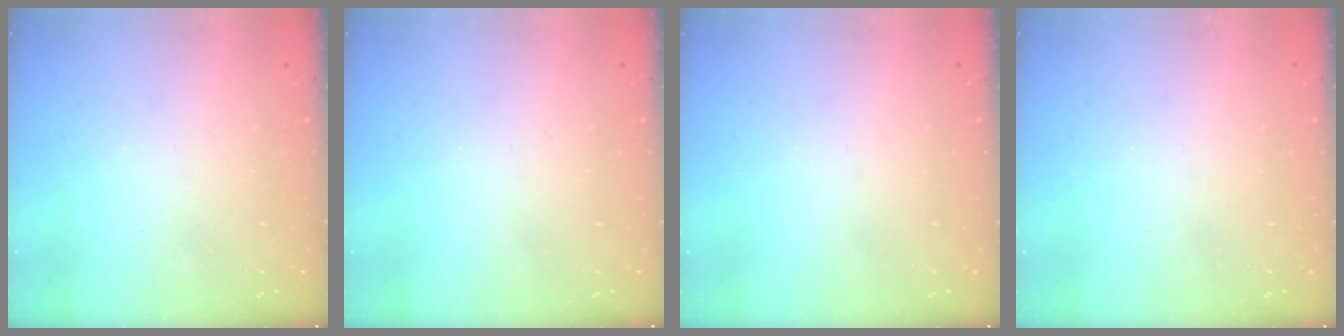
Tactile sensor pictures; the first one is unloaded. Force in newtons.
{"total": 0.0}
{"total": 0.0}
{"total": 0.0}